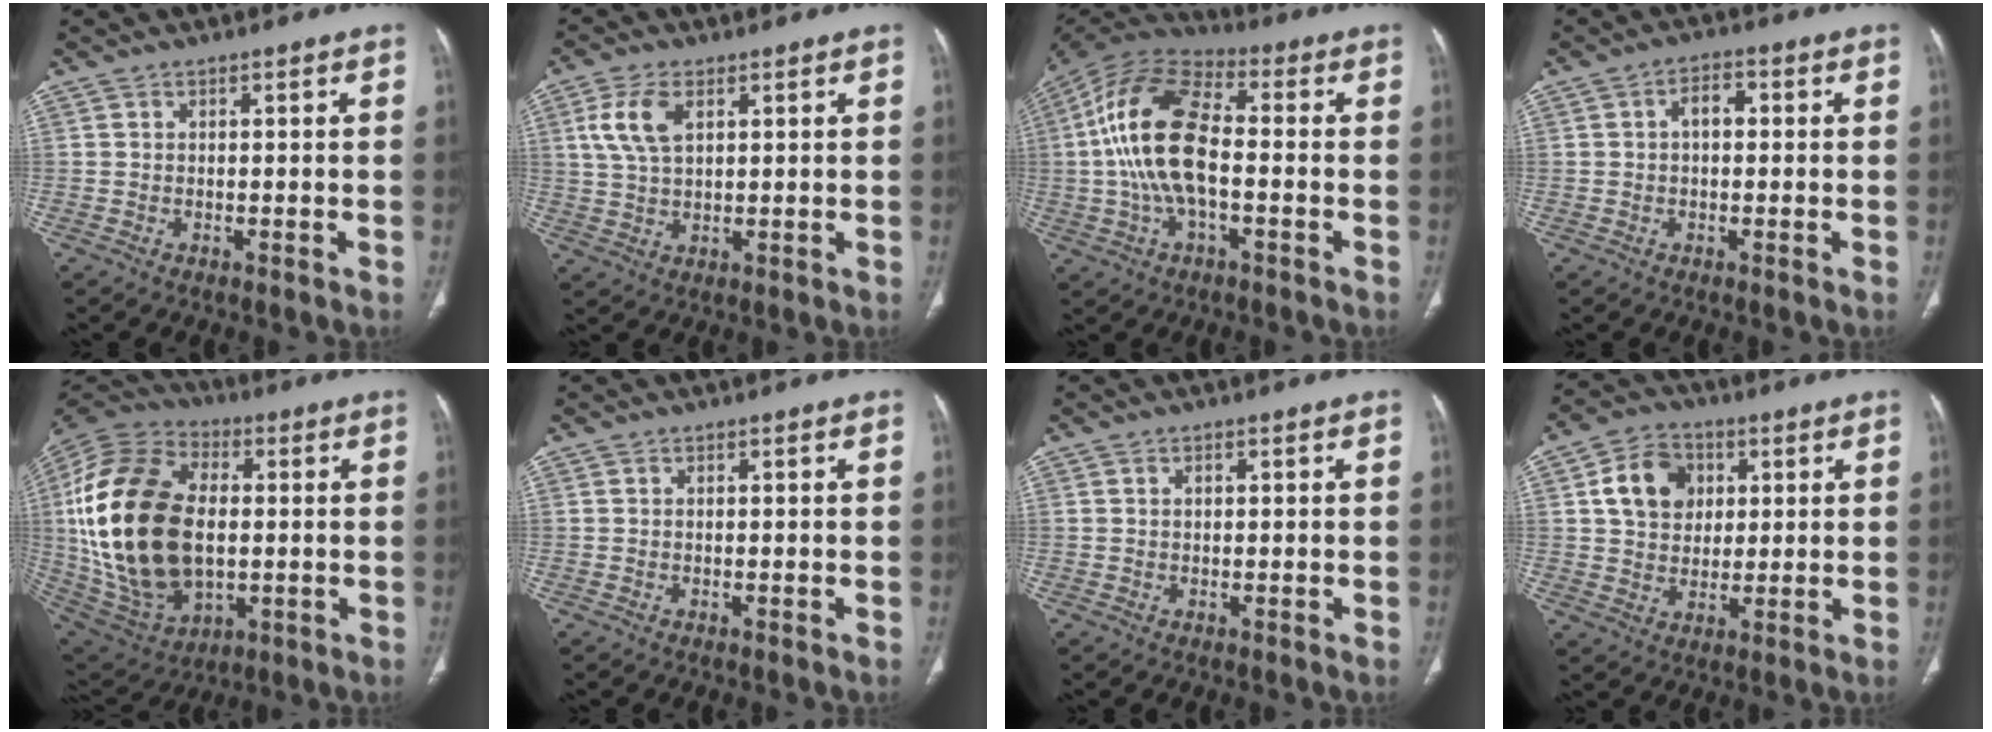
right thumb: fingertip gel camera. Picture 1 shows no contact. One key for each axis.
{"total": 7.2, "fx": 2.6, "fy": 3.8, "fz": 5.5, "tx": -0.121, "ty": 0.000, "tz": 0.055}
{"total": 17.2, "fx": -0.8, "fy": 8.4, "fz": 15.0, "tx": -0.301, "ty": 0.032, "tz": -0.021}
{"total": 3.9, "fx": 0.4, "fy": 2.4, "fz": 3.0, "tx": -0.042, "ty": 0.015, "tz": 0.001}
{"total": 28.8, "fx": 0.6, "fy": 17.3, "fz": 23.0, "tx": -0.461, "ty": -0.005, "tz": 0.022}
{"total": 0.0}
{"total": 0.8, "fx": 0.3, "fy": 0.5, "fz": 0.6, "tx": -0.010, "ty": 0.002, "tz": 0.005}
{"total": 10.5, "fx": 2.9, "fy": 8.3, "fz": 5.7, "tx": -0.070, "ty": -0.002, "tz": 0.048}